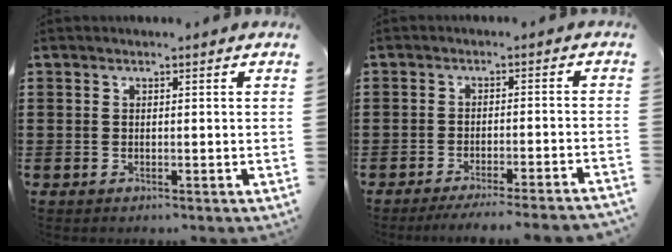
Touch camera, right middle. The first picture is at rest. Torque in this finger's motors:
{"motor_torque": [2.14, 0.00, 0.23, 0.07]}